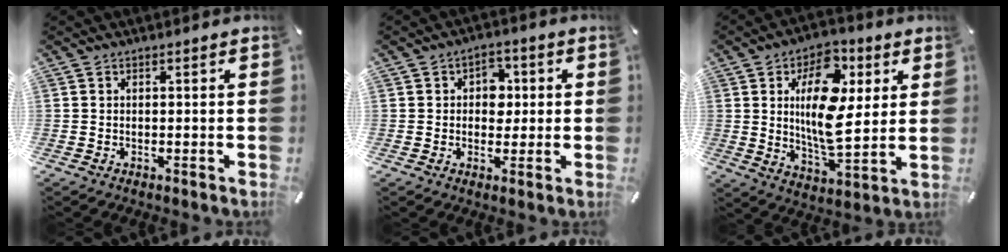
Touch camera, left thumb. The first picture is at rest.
{"total": 5.6, "force": [0.2, 4.8, 3.0], "torque": [-0.035, 0.001, -0.004]}
{"total": 16.4, "force": [4.1, 8.9, 13.1], "torque": [-0.223, -0.010, 0.064]}